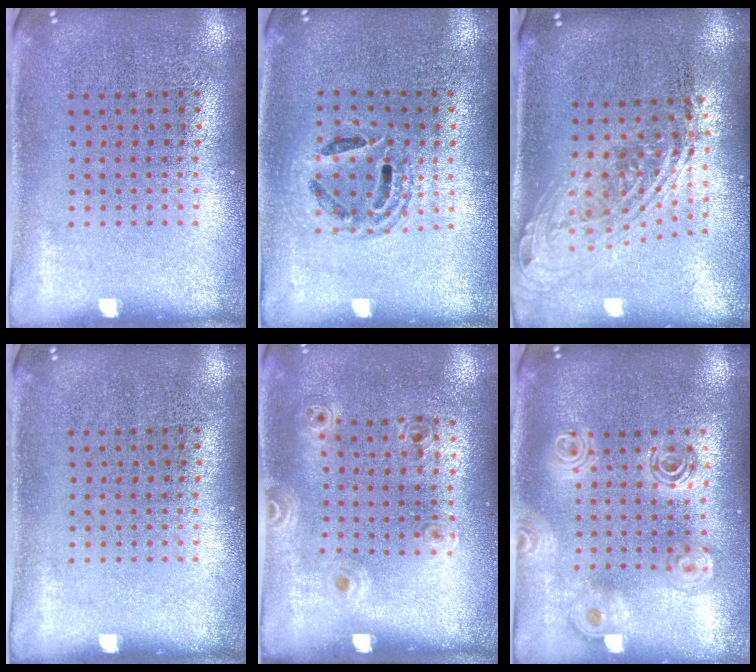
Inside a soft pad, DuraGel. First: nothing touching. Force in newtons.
{"total": 1.4, "press": 1.2, "slide": 0.7}
{"total": 2.1, "press": 1.5, "slide": 1.4}
{"total": 0.0}
{"total": 1.1, "press": 0.9, "slide": 0.7}
{"total": 2.0, "press": 1.7, "slide": 1.1}